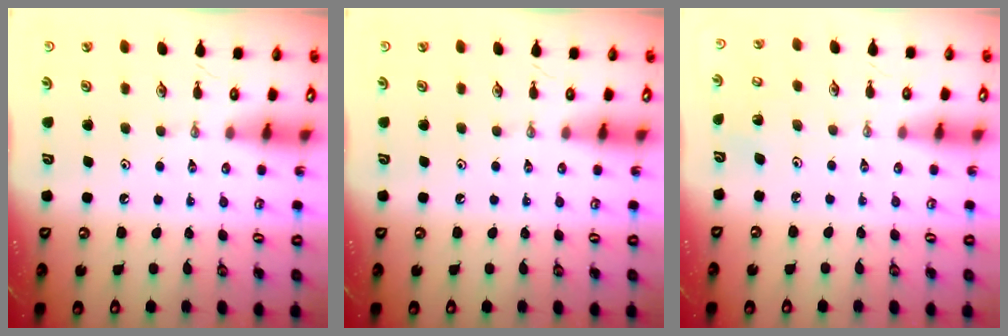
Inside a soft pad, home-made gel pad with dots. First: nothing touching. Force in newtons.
{"total": 0.0}
{"total": 2.9, "press": 2.9, "slide": 0.2}